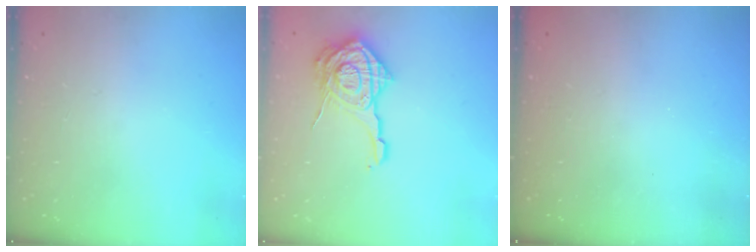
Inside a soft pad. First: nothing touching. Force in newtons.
{"total": 17.6, "press": 17.6, "slide": 1.2}
{"total": 2.4, "press": 2.3, "slide": 0.8}